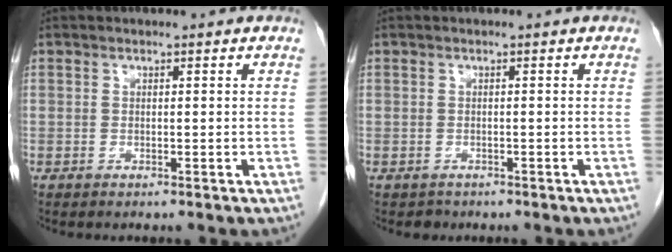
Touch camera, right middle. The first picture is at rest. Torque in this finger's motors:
{"motor_torque": [0.27, -0.06, -0.04, -0.01]}